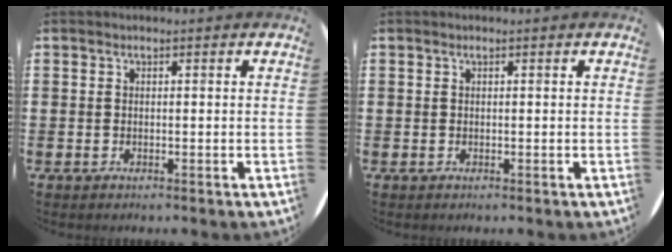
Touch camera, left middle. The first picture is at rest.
{"total": 0.0}